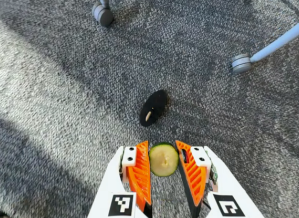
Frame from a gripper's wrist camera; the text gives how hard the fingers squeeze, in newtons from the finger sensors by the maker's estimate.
{"total": 8.6, "left": 8.7, "right": 8.4}